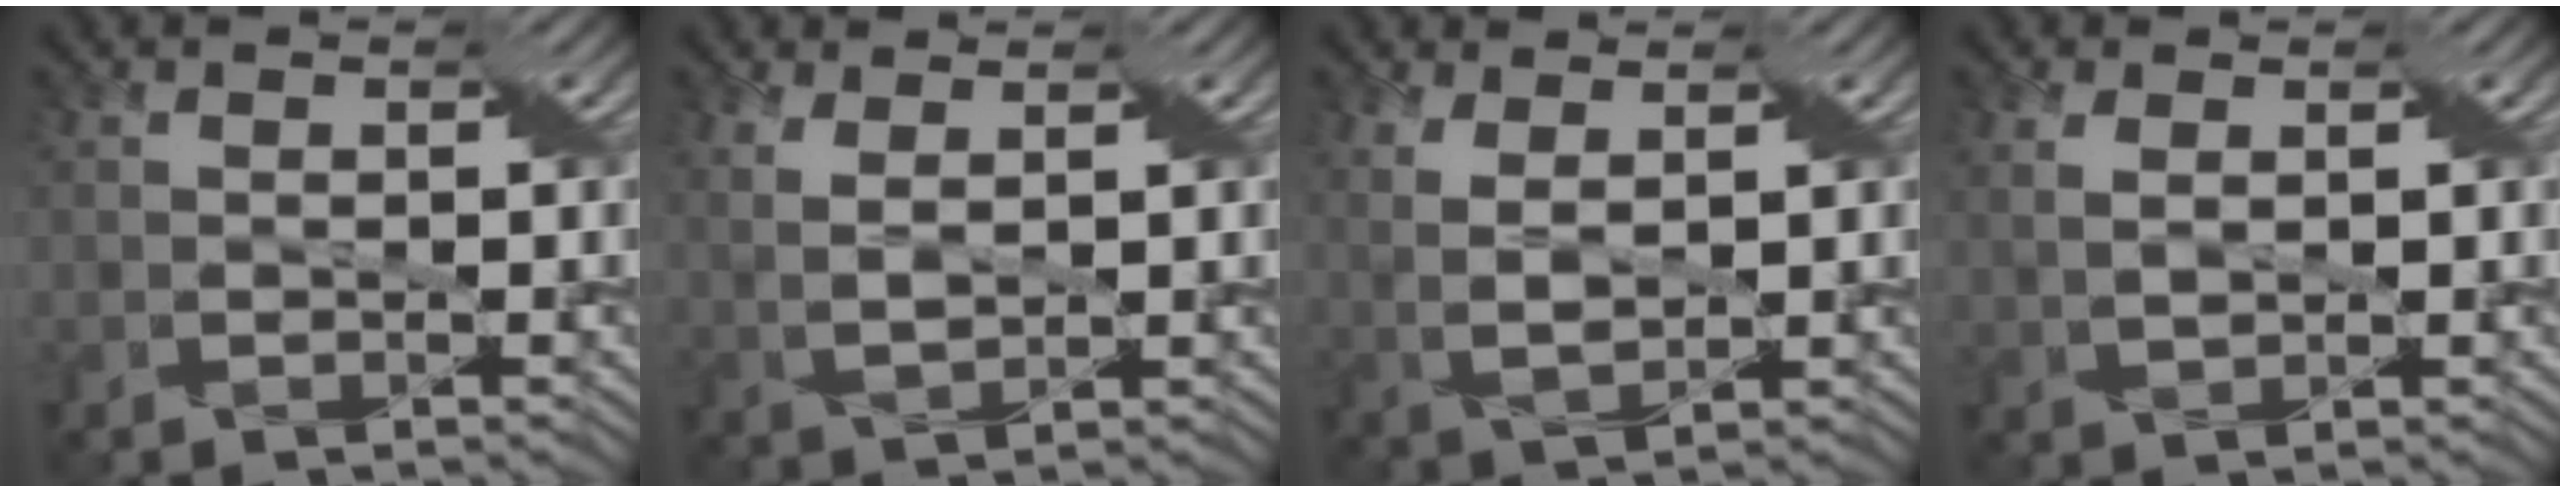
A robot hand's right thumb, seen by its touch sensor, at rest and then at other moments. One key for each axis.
{"total": 3.6, "fx": 2.0, "fy": 1.1, "fz": 2.8, "tx": -0.067, "ty": 0.002, "tz": 0.040}
{"total": 4.2, "fx": 2.2, "fy": 1.4, "fz": 3.3, "tx": -0.083, "ty": 0.000, "tz": 0.047}
{"total": 2.3, "fx": 1.0, "fy": 0.9, "fz": 1.9, "tx": -0.049, "ty": 0.004, "tz": 0.023}